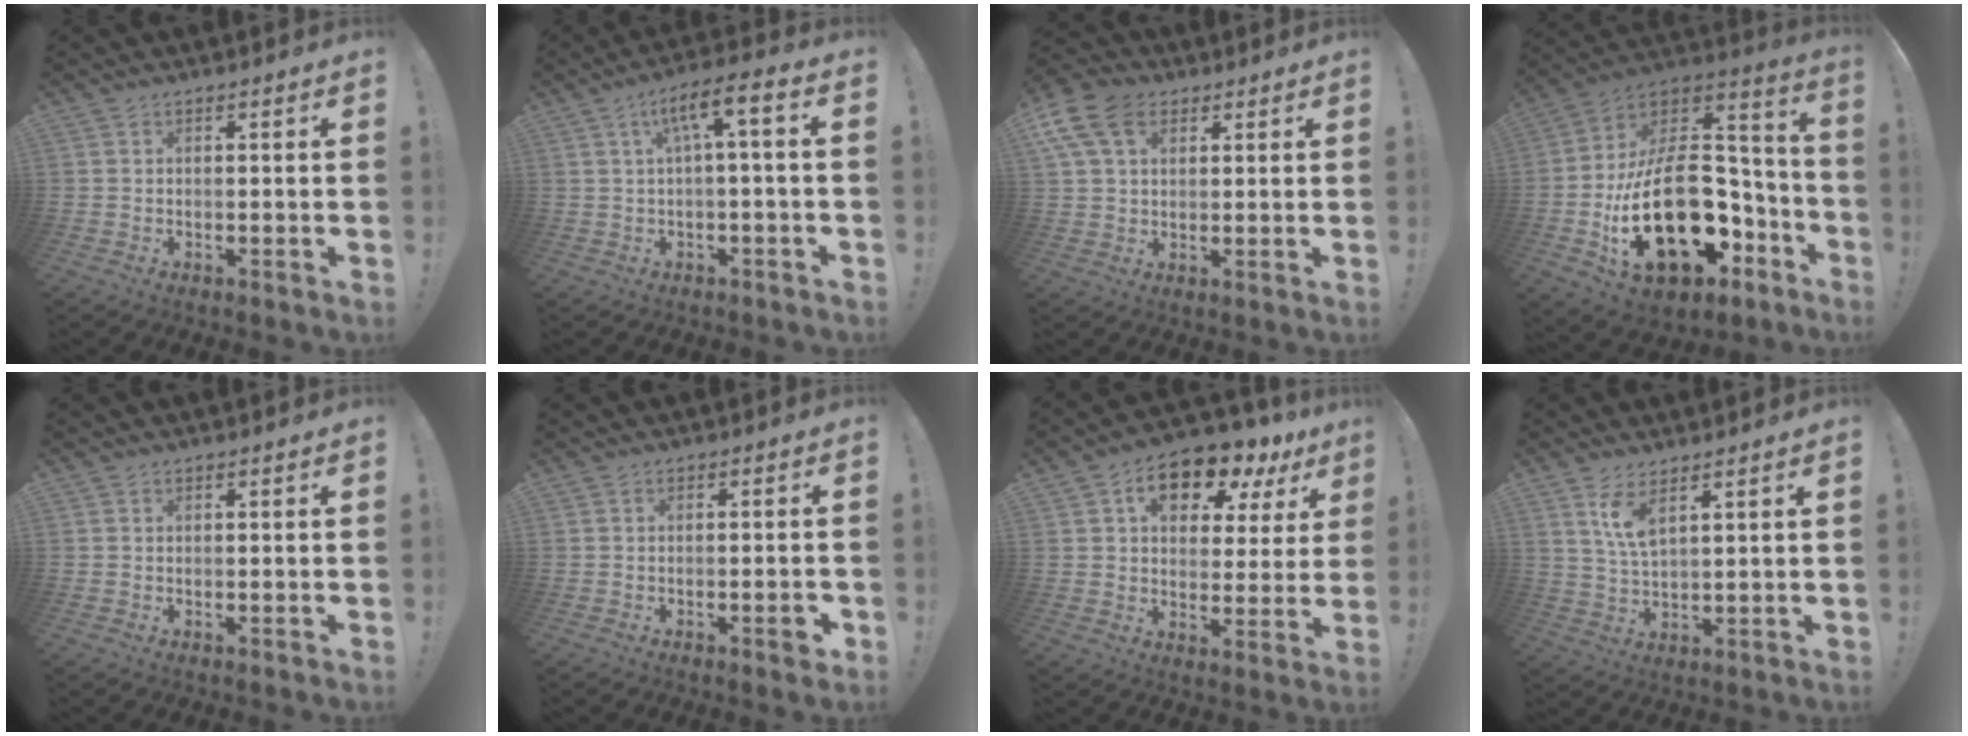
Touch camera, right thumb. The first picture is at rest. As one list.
[{"total": 8.5, "force": [1.1, 1.8, 8.3], "torque": [-0.127, -0.002, 0.015]}, {"total": 12.7, "force": [5.5, 8.7, 7.5], "torque": [-0.138, -0.013, 0.107]}, {"total": 30.1, "force": [-8.0, 18.4, 22.4], "torque": [-0.392, 0.034, -0.101]}, {"total": 0.0}, {"total": 3.2, "force": [-1.6, 0.6, 2.7], "torque": [-0.036, 0.005, -0.025]}, {"total": 12.9, "force": [7.5, 7.3, 7.6], "torque": [-0.109, -0.045, 0.131]}, {"total": 7.2, "force": [4.3, 2.6, 5.1], "torque": [-0.093, -0.020, 0.077]}]